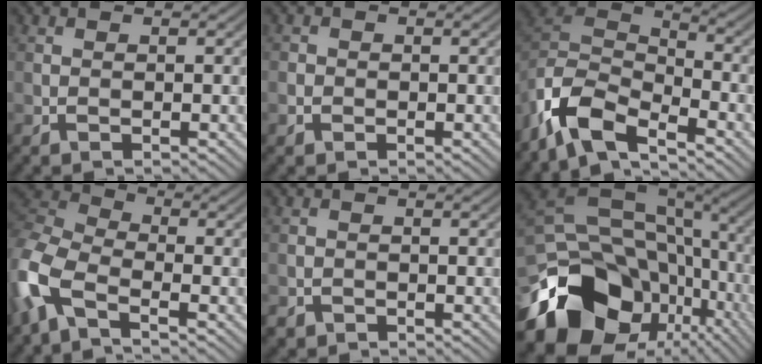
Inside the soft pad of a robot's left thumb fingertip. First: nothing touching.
{"total": 1.5, "force": [-0.5, 1.4, 0.3], "torque": [-0.002, -0.004, -0.012]}
{"total": 10.2, "force": [-7.0, 3.9, 6.3], "torque": [-0.138, -0.007, -0.156]}
{"total": 9.5, "force": [-4.4, 4.4, 7.2], "torque": [-0.183, -0.006, -0.111]}
{"total": 1.4, "force": [-1.0, 1.0, 0.2], "torque": [0.000, -0.004, -0.023]}
{"total": 20.8, "force": [-8.4, 15.1, 11.5], "torque": [-0.257, -0.028, -0.102]}